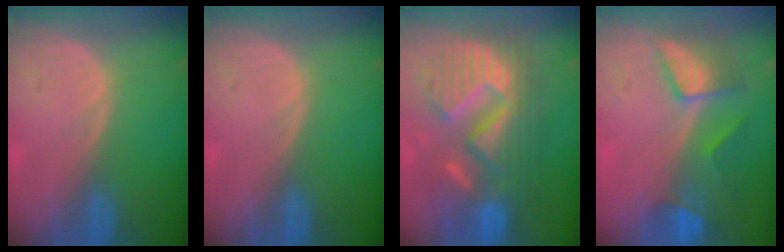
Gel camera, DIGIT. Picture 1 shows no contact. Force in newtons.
{"total": 0.0}
{"total": 12.9, "press": 12.8, "slide": 1.4}
{"total": 7.5, "press": 6.9, "slide": 3.0}